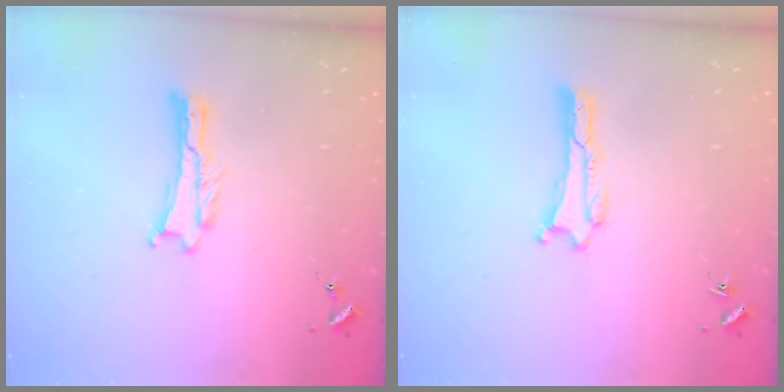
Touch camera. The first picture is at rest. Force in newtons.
{"total": 0.0}